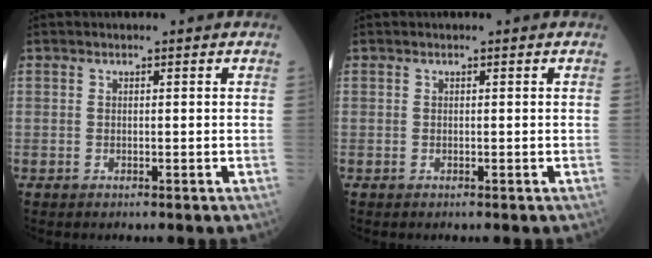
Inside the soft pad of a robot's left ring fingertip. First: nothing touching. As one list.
[{"total": 0.0}]